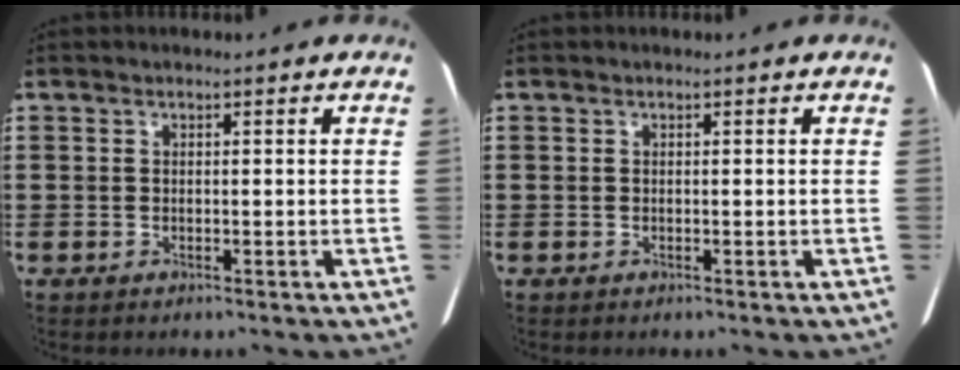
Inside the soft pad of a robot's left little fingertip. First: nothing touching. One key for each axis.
{"total": 0.0}